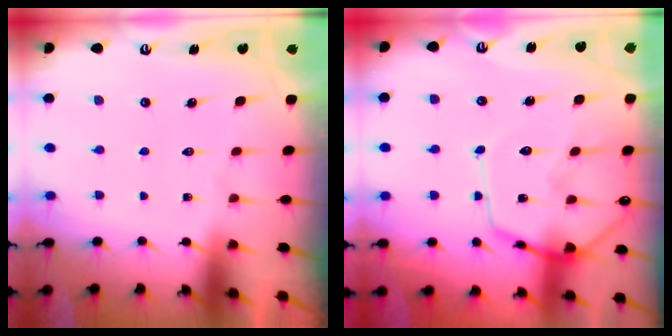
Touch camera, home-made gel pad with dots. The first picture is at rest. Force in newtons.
{"total": 13.8, "press": 13.7, "slide": 1.2}